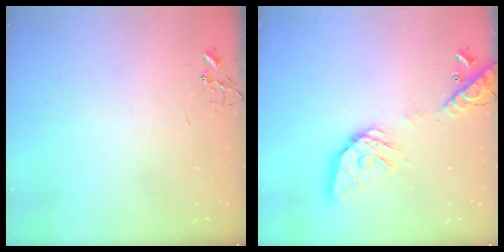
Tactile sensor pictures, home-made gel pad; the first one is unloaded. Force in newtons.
{"total": 16.7, "press": 16.5, "slide": 2.5}